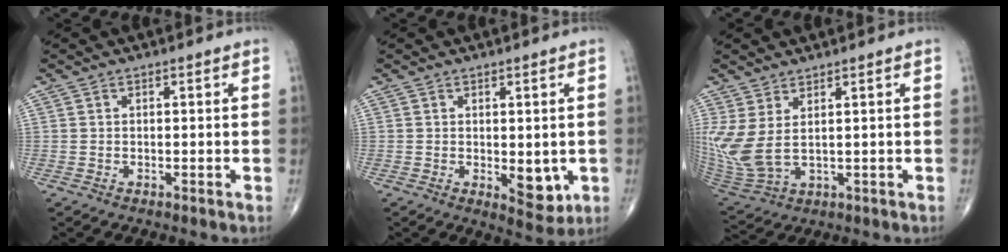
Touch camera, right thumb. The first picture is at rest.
{"total": 5.5, "force": [-0.7, 2.7, 4.8], "torque": [-0.043, -0.012, 0.000]}
{"total": 10.5, "force": [2.1, 4.9, 9.0], "torque": [-0.227, -0.015, 0.062]}